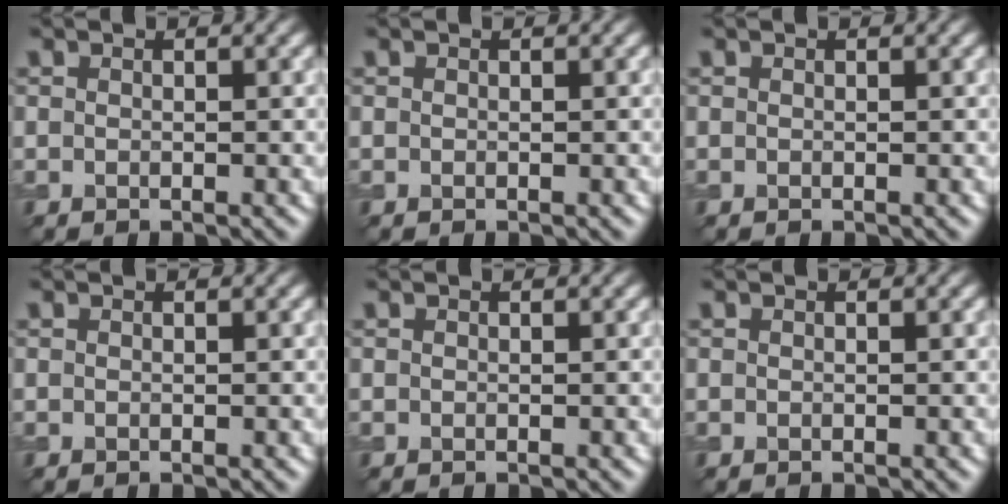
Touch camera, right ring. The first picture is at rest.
{"total": 0.0}
{"total": 0.0}
{"total": 0.0}
{"total": 0.0}
{"total": 0.0}